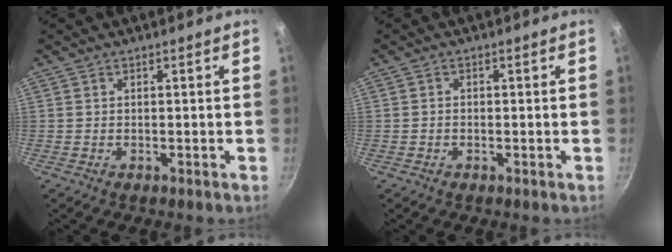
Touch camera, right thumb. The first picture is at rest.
{"total": 0.7, "force": [-0.2, 0.6, 0.4], "torque": [-0.008, 0.004, -0.004]}